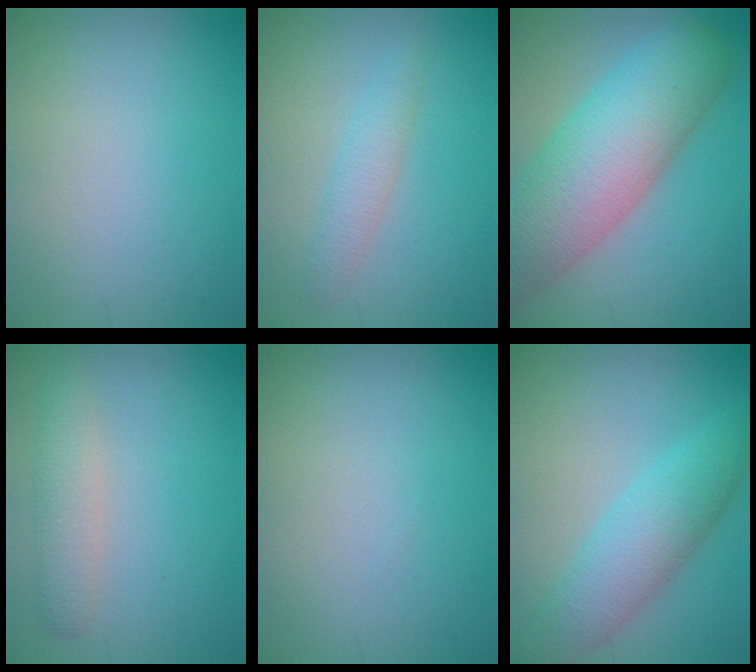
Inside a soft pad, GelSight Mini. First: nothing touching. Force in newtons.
{"total": 2.1, "press": 2.1, "slide": 0.1}
{"total": 10.8, "press": 10.8, "slide": 0.5}
{"total": 2.7, "press": 2.7, "slide": 0.1}
{"total": 0.0}
{"total": 5.3, "press": 5.3, "slide": 0.2}